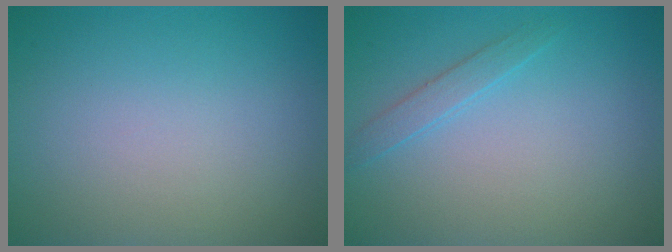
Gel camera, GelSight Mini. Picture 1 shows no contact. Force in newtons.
{"total": 1.4, "press": 1.4, "slide": 0.1}